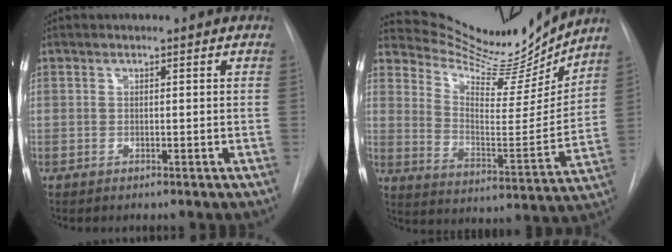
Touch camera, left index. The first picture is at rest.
{"total": 16.4, "force": [15.8, 2.0, 3.5], "torque": [-0.067, -0.055, 0.240]}